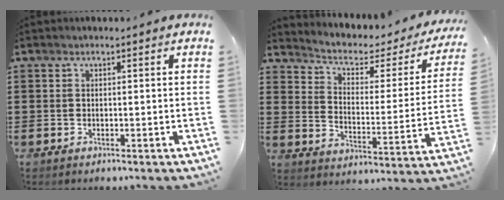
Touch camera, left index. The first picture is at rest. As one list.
[{"total": 3.4, "force": [2.2, 1.6, 2.1], "torque": [-0.056, -0.016, 0.027]}]